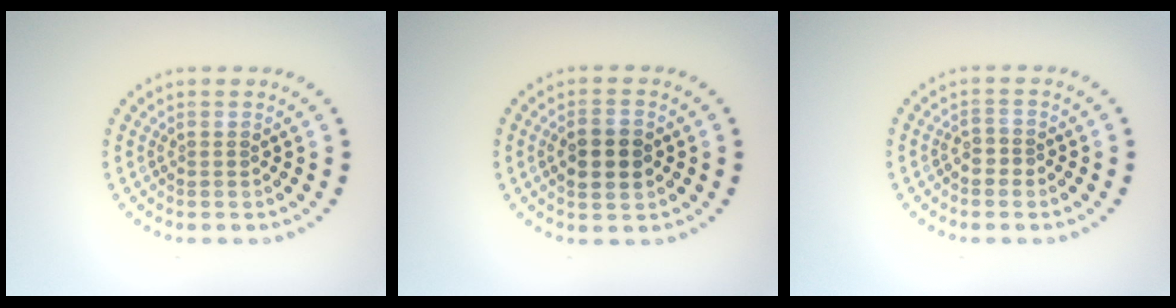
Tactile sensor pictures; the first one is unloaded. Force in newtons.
{"total": 3.7, "press": 3.7, "slide": 0.2}
{"total": 1.5, "press": 1.3, "slide": 0.8}